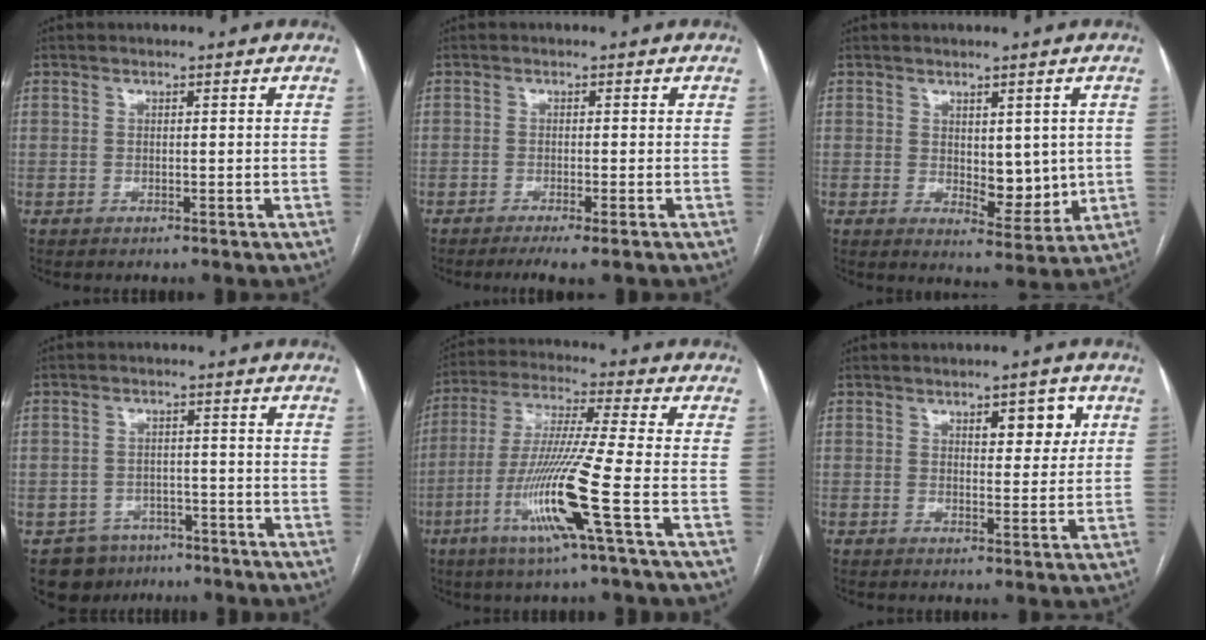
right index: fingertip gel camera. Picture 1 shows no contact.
{"total": 3.6, "force": [-2.4, -0.1, 2.7], "torque": [-0.036, -0.009, -0.039]}
{"total": 6.1, "force": [0.5, 3.2, 5.2], "torque": [-0.070, -0.010, 0.024]}
{"total": 6.9, "force": [-4.6, 5.1, 0.6], "torque": [-0.002, 0.012, -0.060]}
{"total": 14.3, "force": [-5.2, -1.7, 13.2], "torque": [-0.271, -0.022, -0.102]}
{"total": 5.1, "force": [2.3, 2.0, 4.1], "torque": [-0.054, 0.003, 0.033]}